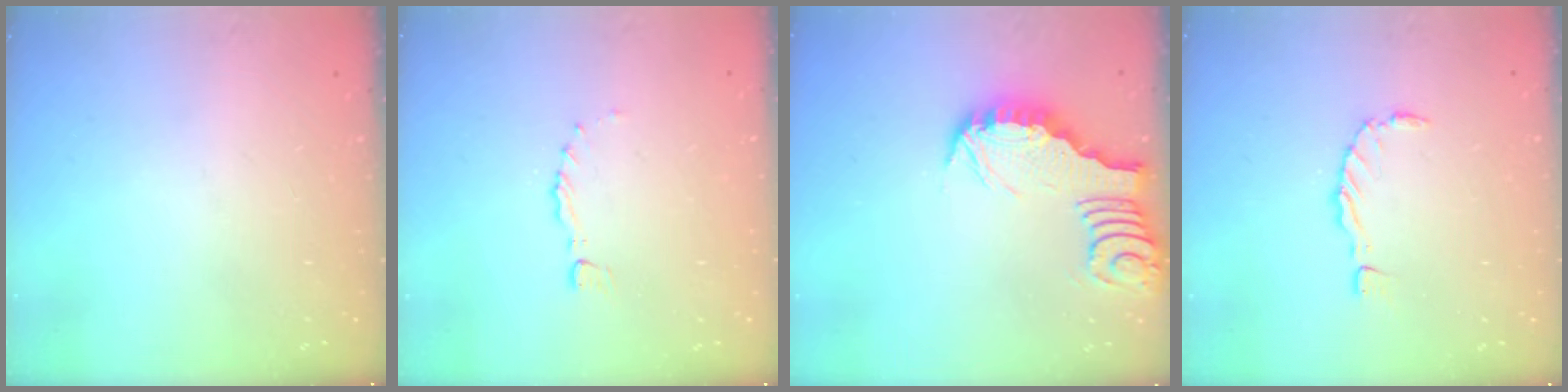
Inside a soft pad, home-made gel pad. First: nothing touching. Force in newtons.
{"total": 0.0}
{"total": 3.2, "press": 3.2, "slide": 0.4}
{"total": 0.0}